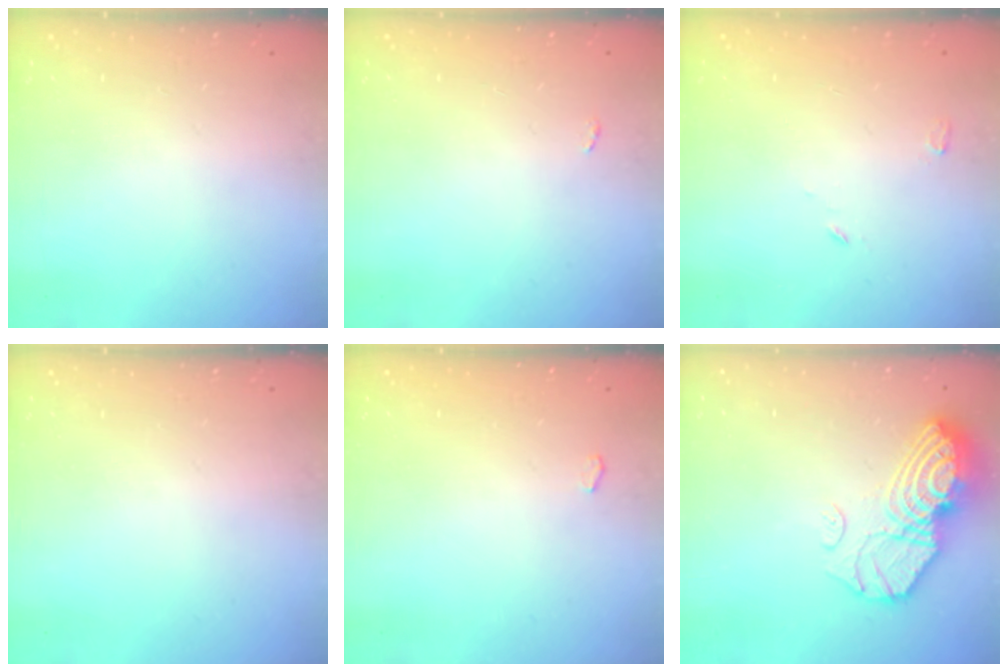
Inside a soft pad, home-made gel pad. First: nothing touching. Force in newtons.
{"total": 2.0, "press": 2.0, "slide": 0.3}
{"total": 2.8, "press": 2.8, "slide": 0.2}
{"total": 0.0}
{"total": 3.6, "press": 3.3, "slide": 1.5}
{"total": 15.9, "press": 15.8, "slide": 1.6}